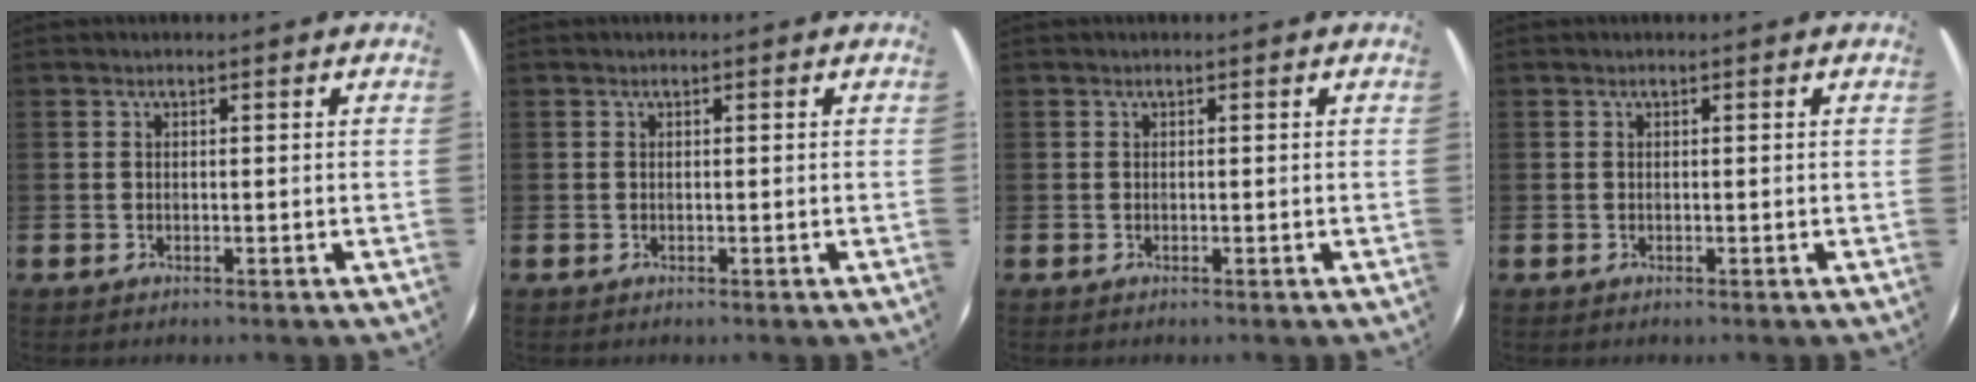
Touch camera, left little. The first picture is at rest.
{"total": 0.0}
{"total": 0.0}
{"total": 0.0}